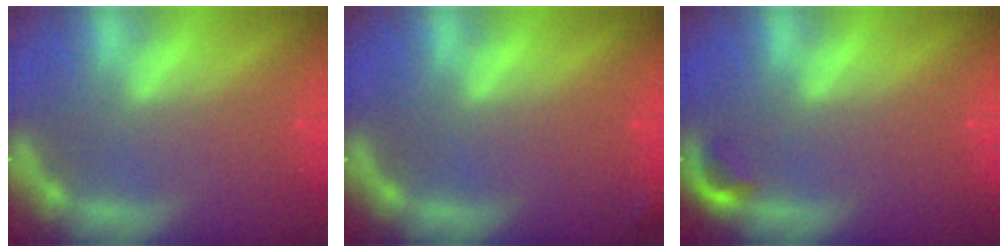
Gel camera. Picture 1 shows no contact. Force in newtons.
{"total": 0.9}
{"total": 1.4}